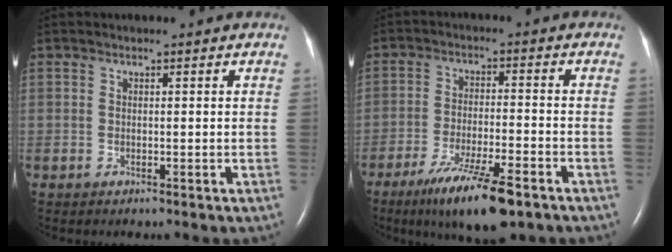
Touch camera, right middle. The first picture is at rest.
{"total": 11.3, "force": [-7.3, 1.6, 8.4], "torque": [-0.152, -0.025, -0.120]}